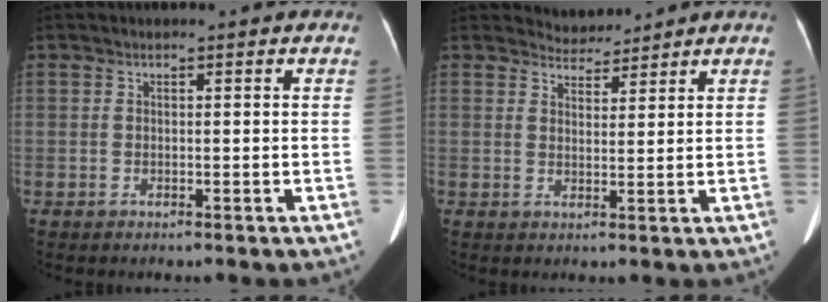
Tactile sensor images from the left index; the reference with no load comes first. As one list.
[{"total": 2.9, "force": [2.8, 0.3, -0.7], "torque": [0.005, 0.004, 0.053]}]